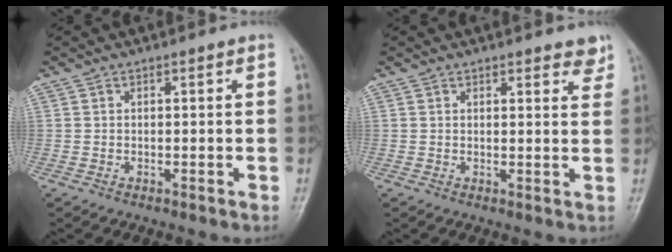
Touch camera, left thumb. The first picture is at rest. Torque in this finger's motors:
{"motor_torque": [-0.01, -0.02, 0.14, -0.01, 0.06]}